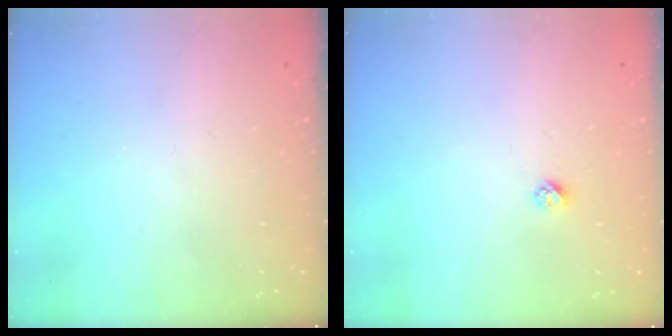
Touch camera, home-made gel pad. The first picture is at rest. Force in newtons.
{"total": 2.4, "press": 2.4, "slide": 0.2}